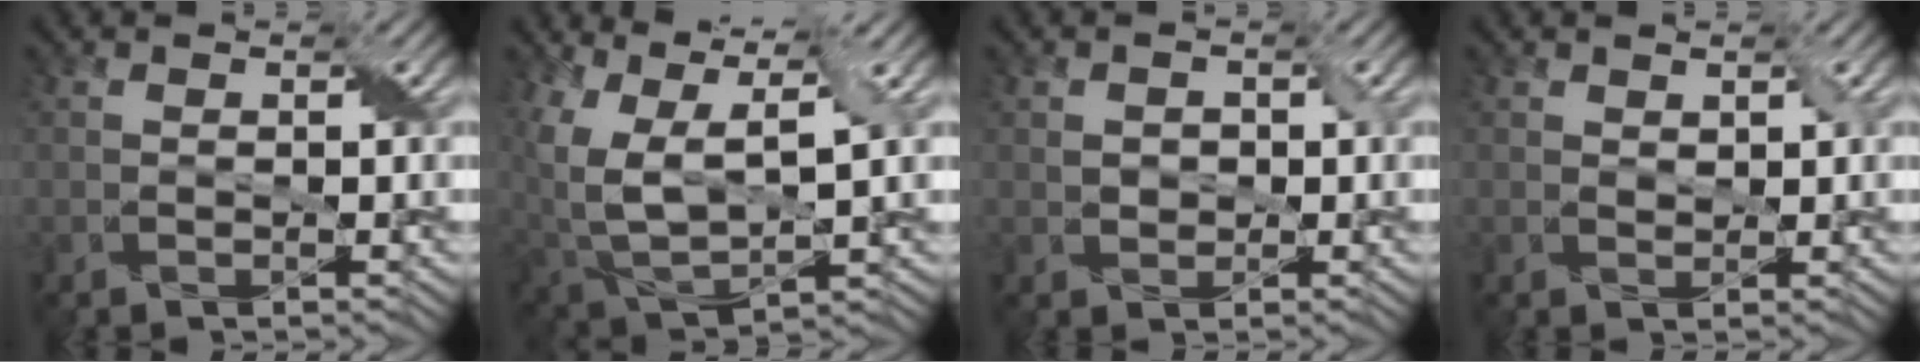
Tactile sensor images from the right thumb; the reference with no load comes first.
{"total": 12.6, "force": [3.9, 6.8, 9.9], "torque": [-0.230, -0.019, 0.088]}
{"total": 1.7, "force": [0.1, 1.6, 0.6], "torque": [-0.011, -0.005, 0.005]}
{"total": 1.1, "force": [0.8, 0.7, 0.3], "torque": [-0.006, -0.005, 0.020]}